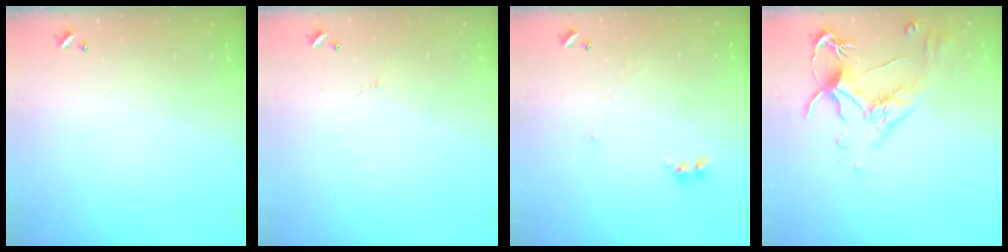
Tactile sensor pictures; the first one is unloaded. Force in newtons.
{"total": 1.5, "press": 1.3, "slide": 0.6}
{"total": 2.0, "press": 1.9, "slide": 0.7}
{"total": 2.5, "press": 2.1, "slide": 1.4}